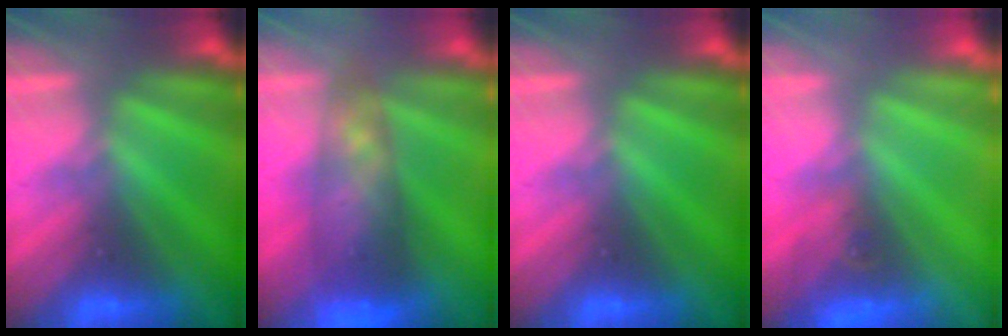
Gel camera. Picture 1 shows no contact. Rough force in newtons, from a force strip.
{"total": 7.1}
{"total": 0.0}
{"total": 2.6}